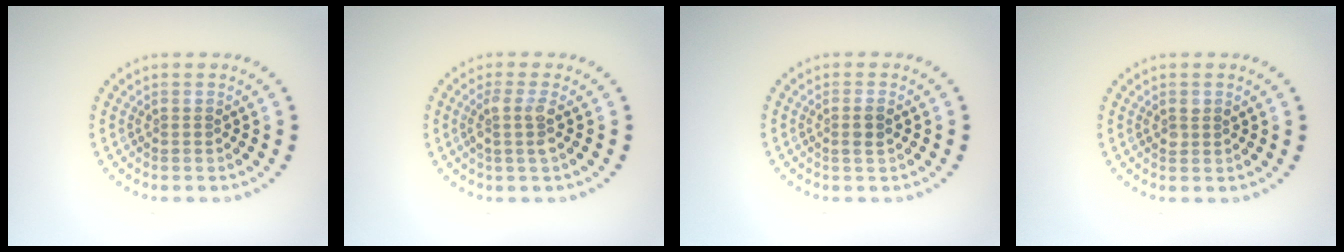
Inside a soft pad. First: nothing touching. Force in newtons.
{"total": 2.1, "press": 1.7, "slide": 1.3}
{"total": 1.3, "press": 1.2, "slide": 0.5}
{"total": 1.0, "press": 0.9, "slide": 0.3}